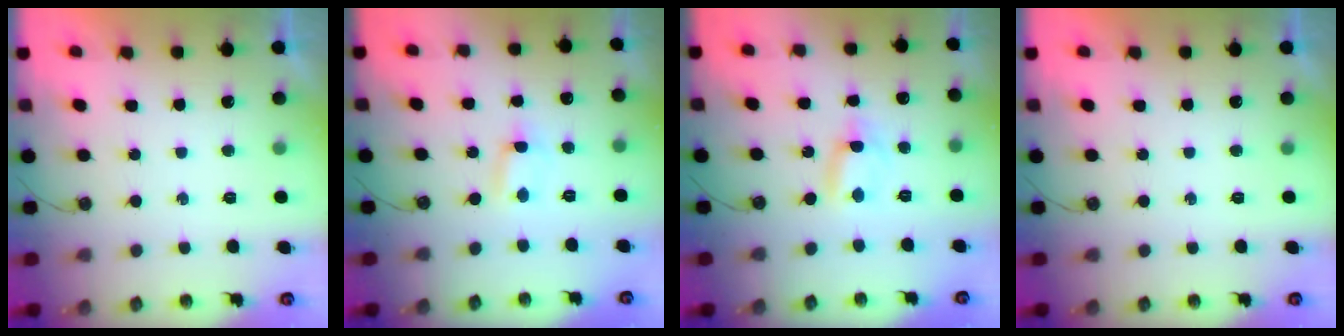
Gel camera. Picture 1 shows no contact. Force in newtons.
{"total": 0.6, "press": 0.3, "slide": 0.5}
{"total": 1.1, "press": 1.1, "slide": 0.1}
{"total": 0.0}